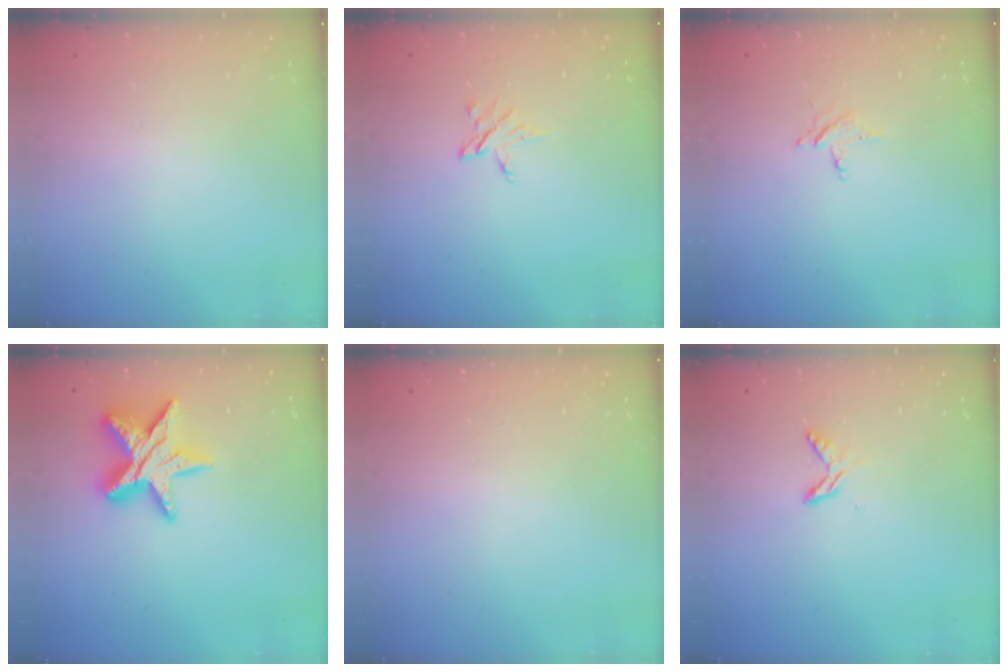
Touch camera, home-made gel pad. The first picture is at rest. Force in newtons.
{"total": 4.4, "press": 4.4, "slide": 0.5}
{"total": 2.4, "press": 2.4, "slide": 0.2}
{"total": 15.0, "press": 14.9, "slide": 1.3}
{"total": 0.0}
{"total": 5.2, "press": 5.1, "slide": 0.7}